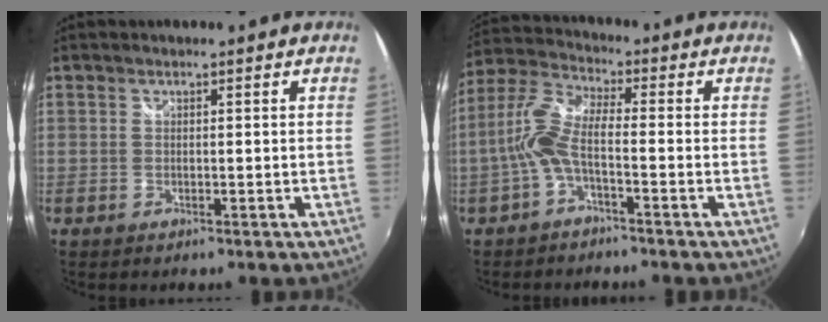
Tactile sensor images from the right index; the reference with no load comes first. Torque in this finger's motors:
{"motor_torque": [0.66, -0.52, 0.61, 0.18]}